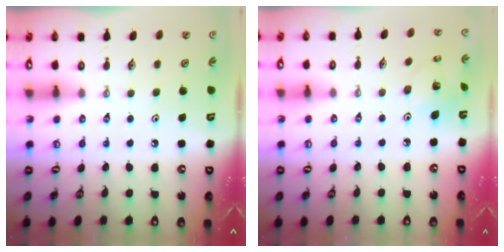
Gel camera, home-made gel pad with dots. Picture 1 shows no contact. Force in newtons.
{"total": 4.4, "press": 4.4, "slide": 0.3}